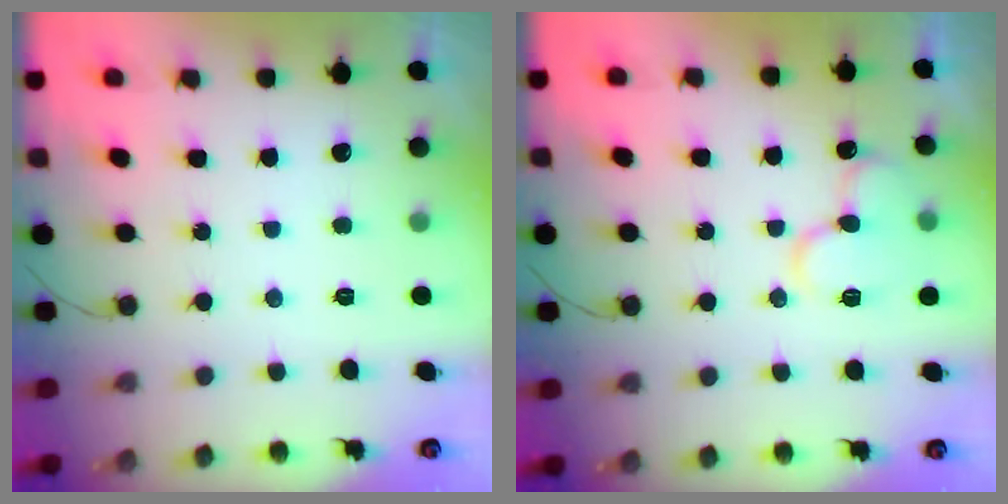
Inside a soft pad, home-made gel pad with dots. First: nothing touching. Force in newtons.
{"total": 12.4, "press": 12.3, "slide": 1.5}